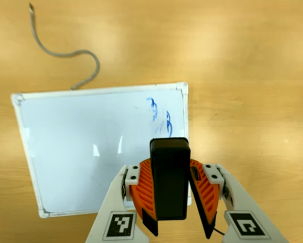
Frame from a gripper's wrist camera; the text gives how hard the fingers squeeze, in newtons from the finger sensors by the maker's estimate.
{"total": 8.2, "left": 8.3, "right": 8.1}